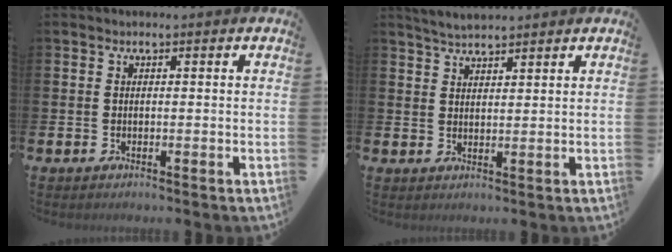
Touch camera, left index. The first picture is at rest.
{"total": 3.4, "force": [3.3, 0.4, 0.8], "torque": [-0.021, -0.010, 0.061]}